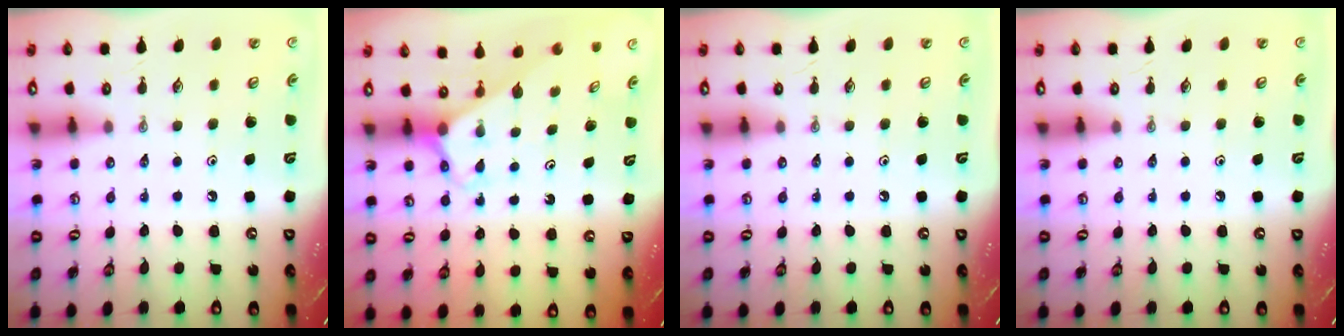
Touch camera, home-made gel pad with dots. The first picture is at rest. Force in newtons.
{"total": 2.7, "press": 2.7, "slide": 0.1}
{"total": 0.0}
{"total": 0.0}